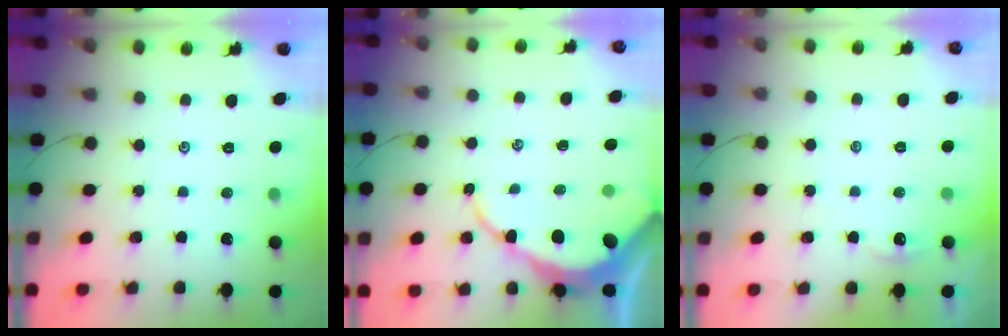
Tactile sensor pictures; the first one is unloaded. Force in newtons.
{"total": 10.7, "press": 10.7, "slide": 1.2}
{"total": 2.6, "press": 2.6, "slide": 0.3}